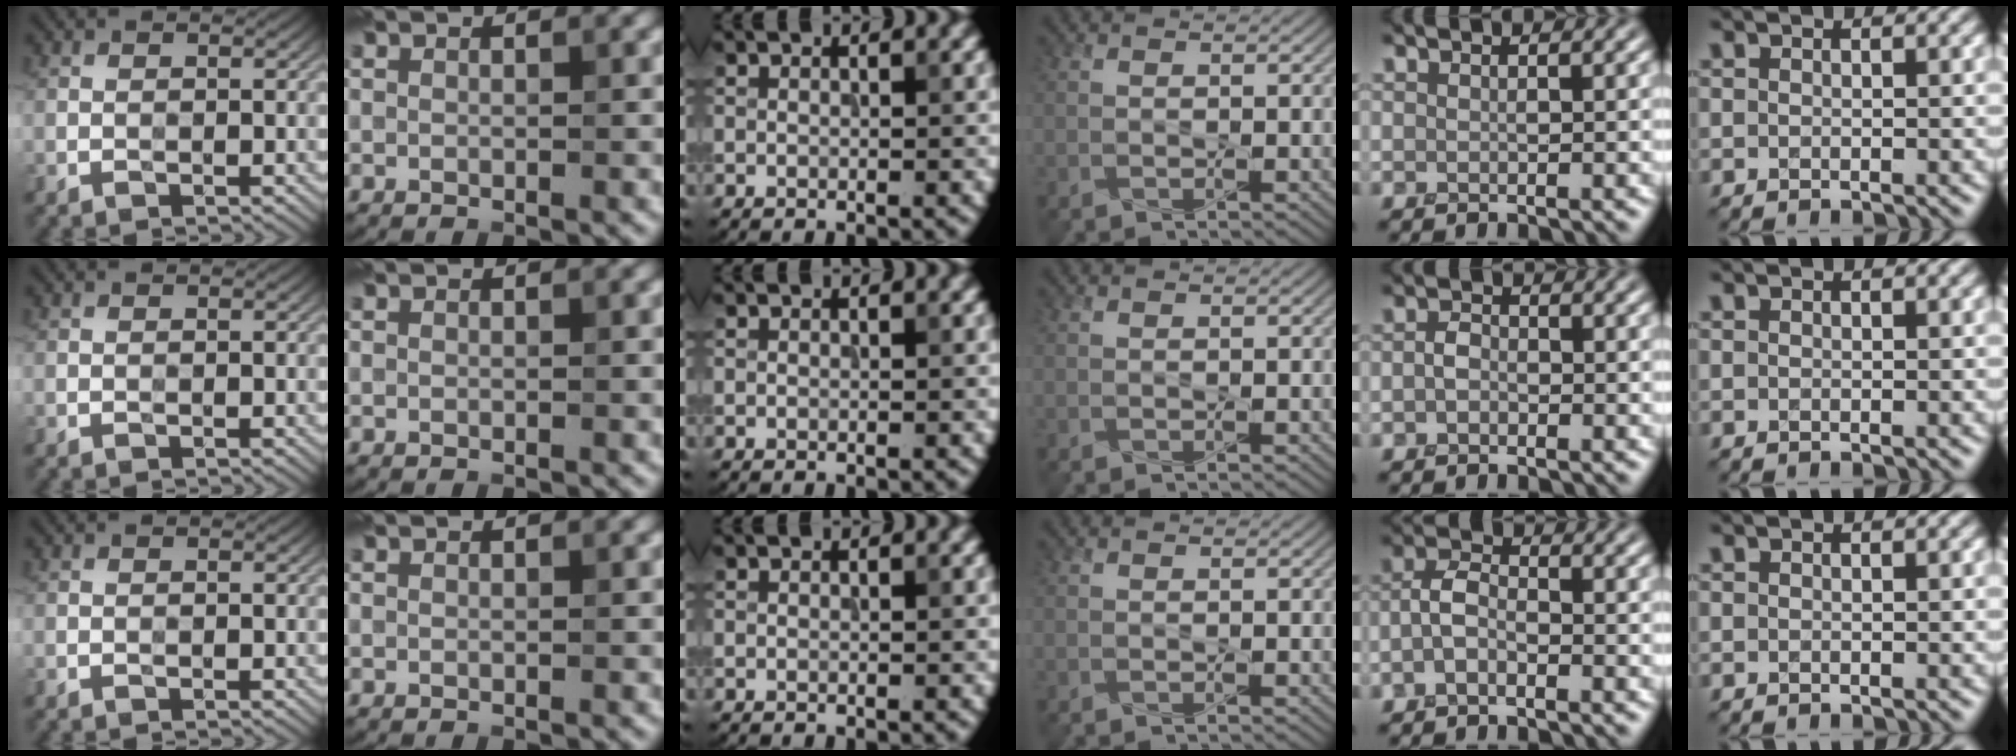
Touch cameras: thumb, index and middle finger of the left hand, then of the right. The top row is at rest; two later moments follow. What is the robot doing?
{"motion": "press", "object": "sticky note"}